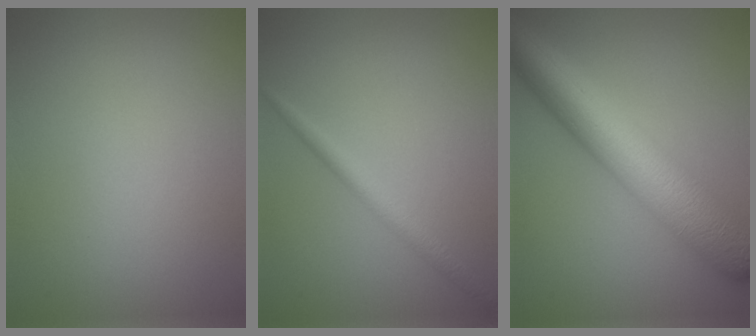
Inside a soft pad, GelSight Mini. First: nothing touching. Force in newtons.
{"total": 1.9, "press": 1.9, "slide": 0.0}
{"total": 10.2, "press": 10.2, "slide": 0.2}